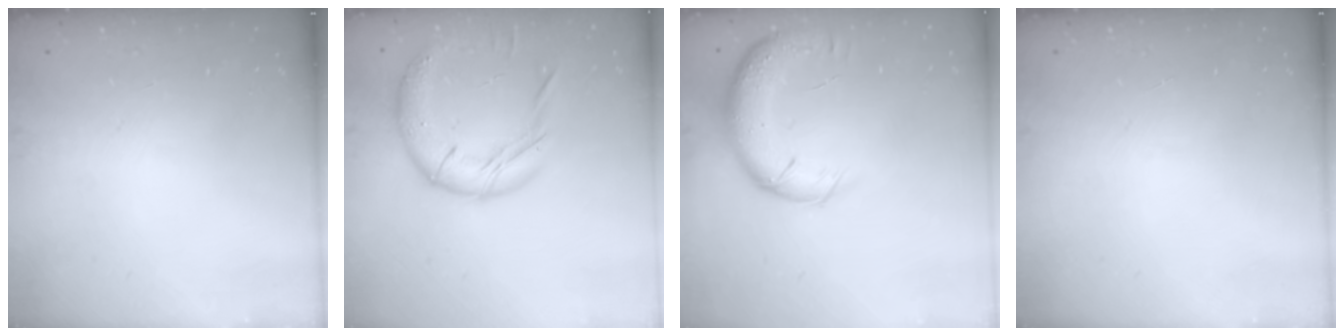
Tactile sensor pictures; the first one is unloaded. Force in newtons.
{"total": 15.8, "press": 15.7, "slide": 1.7}
{"total": 14.1, "press": 13.5, "slide": 3.8}
{"total": 0.0}